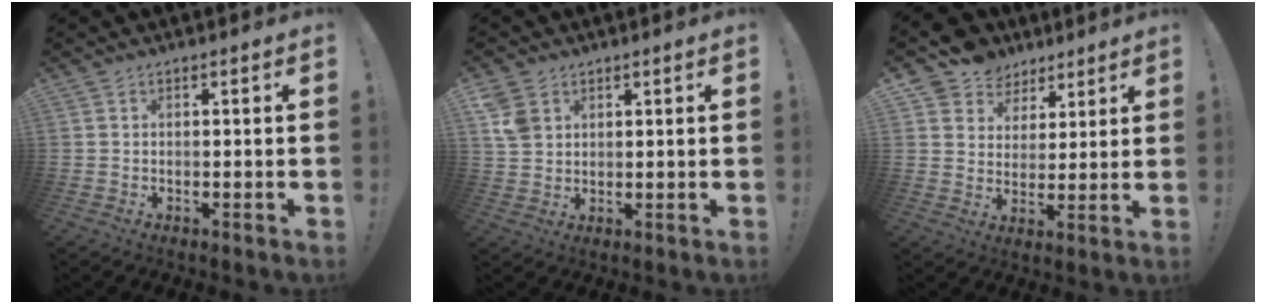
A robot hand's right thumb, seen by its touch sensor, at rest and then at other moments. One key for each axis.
{"total": 6.1, "fx": 2.8, "fy": 4.8, "fz": 2.6, "tx": -0.046, "ty": -0.007, "tz": 0.055}
{"total": 8.3, "fx": 5.0, "fy": 6.5, "fz": 0.9, "tx": -0.015, "ty": -0.038, "tz": 0.101}